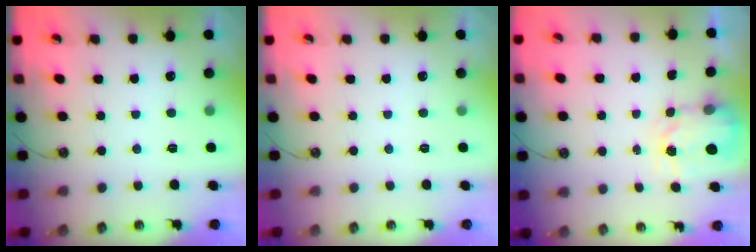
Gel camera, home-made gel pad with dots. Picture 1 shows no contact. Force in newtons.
{"total": 0.0}
{"total": 3.9, "press": 3.9, "slide": 0.5}